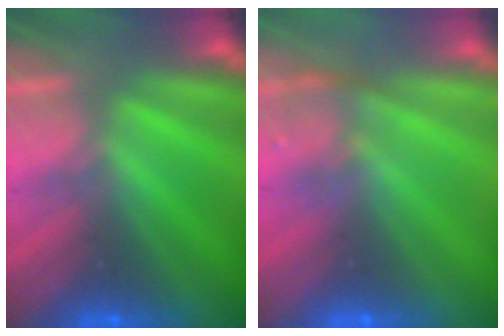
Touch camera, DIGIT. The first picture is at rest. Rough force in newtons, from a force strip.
{"total": 2.2}